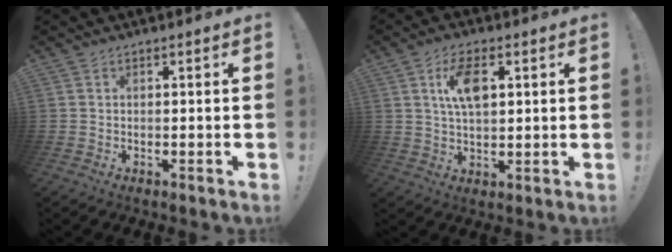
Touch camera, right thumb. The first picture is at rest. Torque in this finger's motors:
{"motor_torque": [0.92, 0.94, 0.12, 0.05, 0.09]}